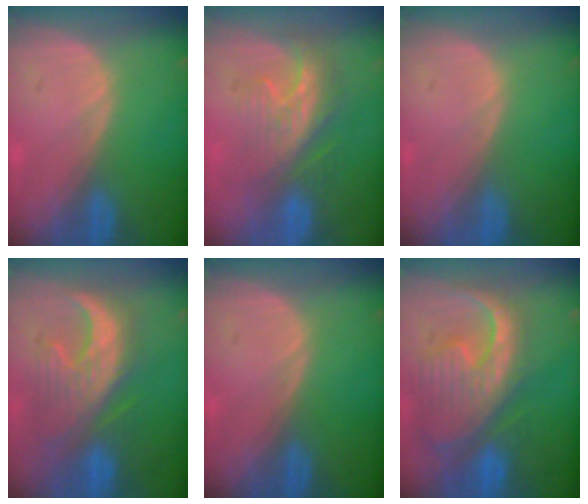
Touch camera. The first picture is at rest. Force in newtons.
{"total": 8.8, "press": 7.5, "slide": 4.6}
{"total": 0.0}
{"total": 10.0, "press": 9.8, "slide": 1.9}
{"total": 0.0}
{"total": 12.8, "press": 11.0, "slide": 6.6}